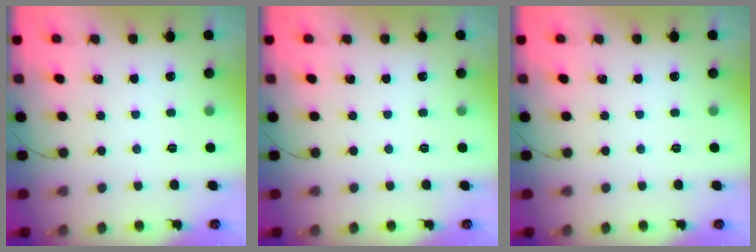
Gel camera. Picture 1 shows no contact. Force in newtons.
{"total": 0.0}
{"total": 0.0}